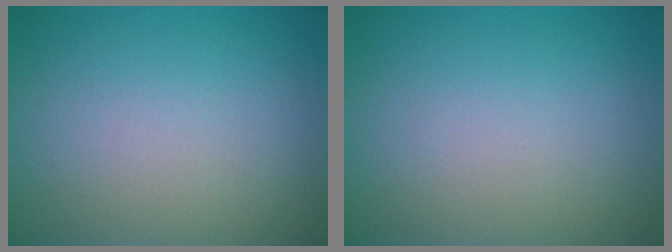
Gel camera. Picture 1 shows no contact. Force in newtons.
{"total": 0.0}